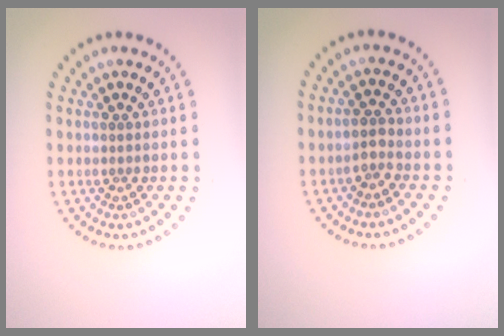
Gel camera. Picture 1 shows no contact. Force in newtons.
{"total": 1.5, "press": 1.4, "slide": 0.6}